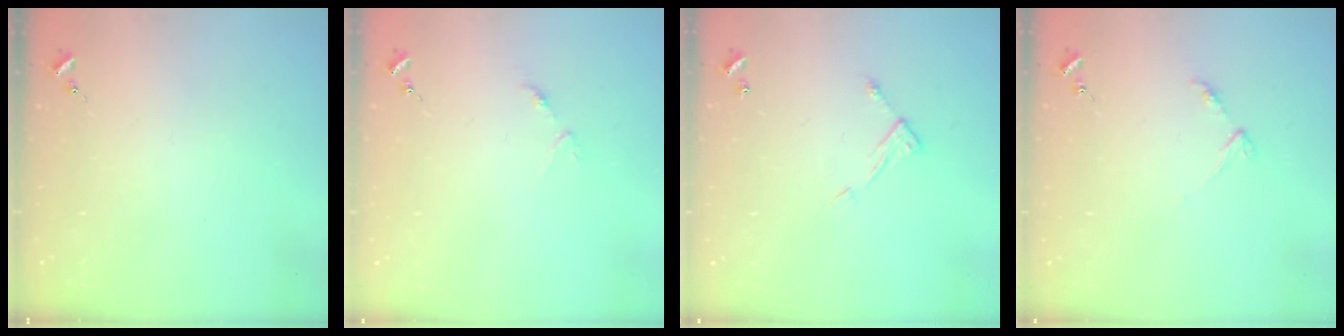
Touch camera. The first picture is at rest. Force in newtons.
{"total": 3.7, "press": 3.7, "slide": 0.3}
{"total": 6.4, "press": 6.4, "slide": 0.3}
{"total": 4.0, "press": 4.0, "slide": 0.6}